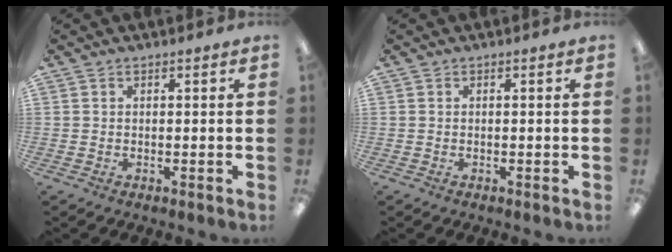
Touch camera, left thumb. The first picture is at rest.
{"total": 0.0}